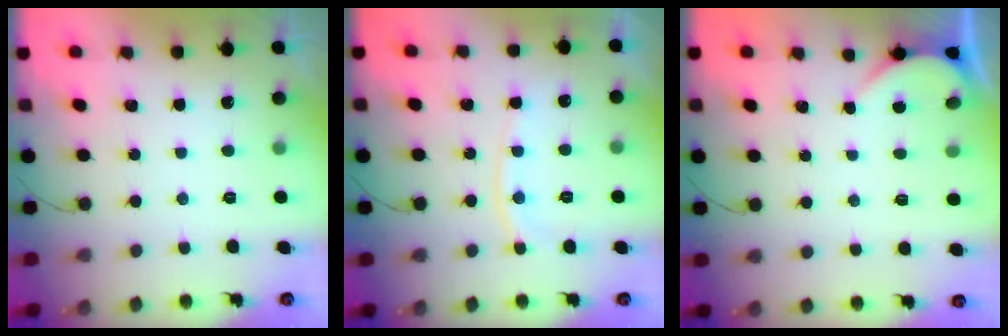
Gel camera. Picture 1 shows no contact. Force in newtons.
{"total": 8.9, "press": 8.9, "slide": 1.2}
{"total": 2.7, "press": 2.7, "slide": 0.3}